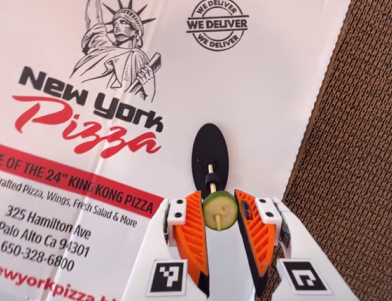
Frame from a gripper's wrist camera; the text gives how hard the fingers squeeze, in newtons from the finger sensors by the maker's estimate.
{"total": 7.9, "left": 7.7, "right": 8.0}